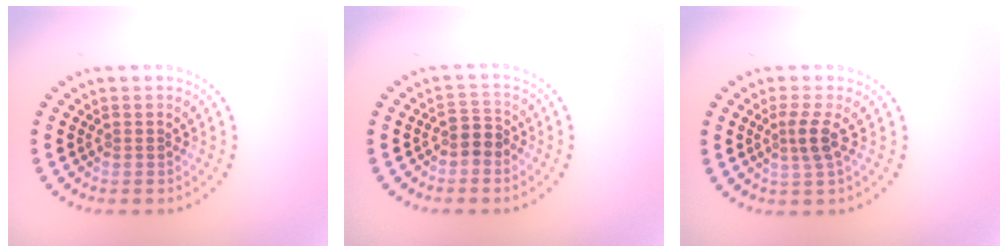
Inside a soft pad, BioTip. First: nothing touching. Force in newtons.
{"total": 1.9, "press": 1.5, "slide": 1.2}
{"total": 2.1, "press": 1.4, "slide": 1.5}